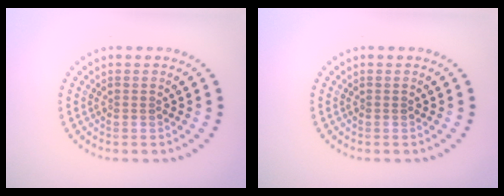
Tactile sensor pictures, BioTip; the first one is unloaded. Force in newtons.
{"total": 0.0}